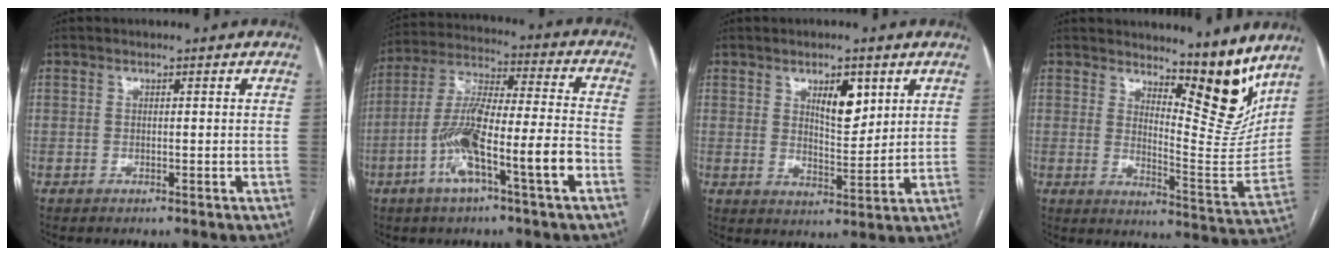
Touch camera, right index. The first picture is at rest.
{"total": 14.4, "force": [-5.6, 0.9, 13.2], "torque": [-0.250, 0.009, -0.103]}
{"total": 6.2, "force": [3.0, 2.3, 4.9], "torque": [-0.082, -0.004, 0.053]}
{"total": 11.0, "force": [9.0, 2.4, 5.9], "torque": [-0.076, -0.043, 0.132]}